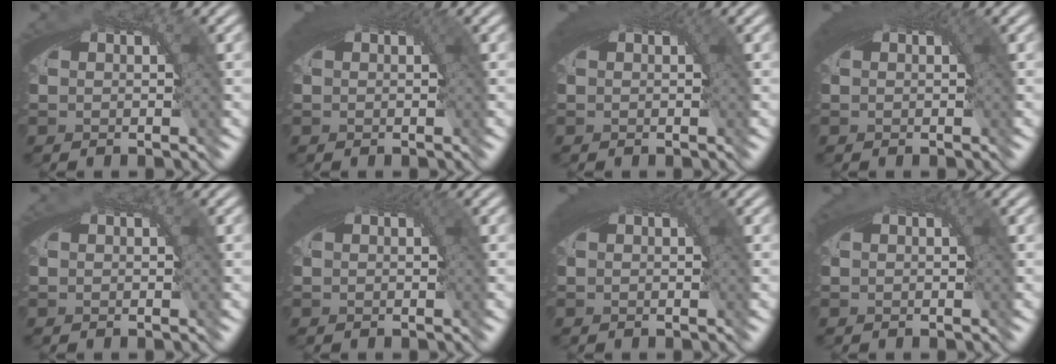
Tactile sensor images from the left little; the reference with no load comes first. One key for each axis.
{"total": 3.4, "fx": 0.9, "fy": 1.8, "fz": 2.8, "tx": -0.044, "ty": -0.007, "tz": 0.015}
{"total": 3.0, "fx": 0.8, "fy": 1.6, "fz": 2.4, "tx": -0.038, "ty": -0.006, "tz": 0.013}
{"total": 3.2, "fx": 0.8, "fy": 1.7, "fz": 2.5, "tx": -0.040, "ty": -0.006, "tz": 0.014}
{"total": 0.0}
{"total": 3.6, "fx": 1.0, "fy": 1.8, "fz": 2.9, "tx": -0.045, "ty": -0.006, "tz": 0.017}
{"total": 3.0, "fx": 0.8, "fy": 1.6, "fz": 2.4, "tx": -0.039, "ty": -0.005, "tz": 0.013}
{"total": 0.6, "fx": 0.2, "fy": 0.4, "fz": 0.4, "tx": -0.007, "ty": -0.004, "tz": 0.004}